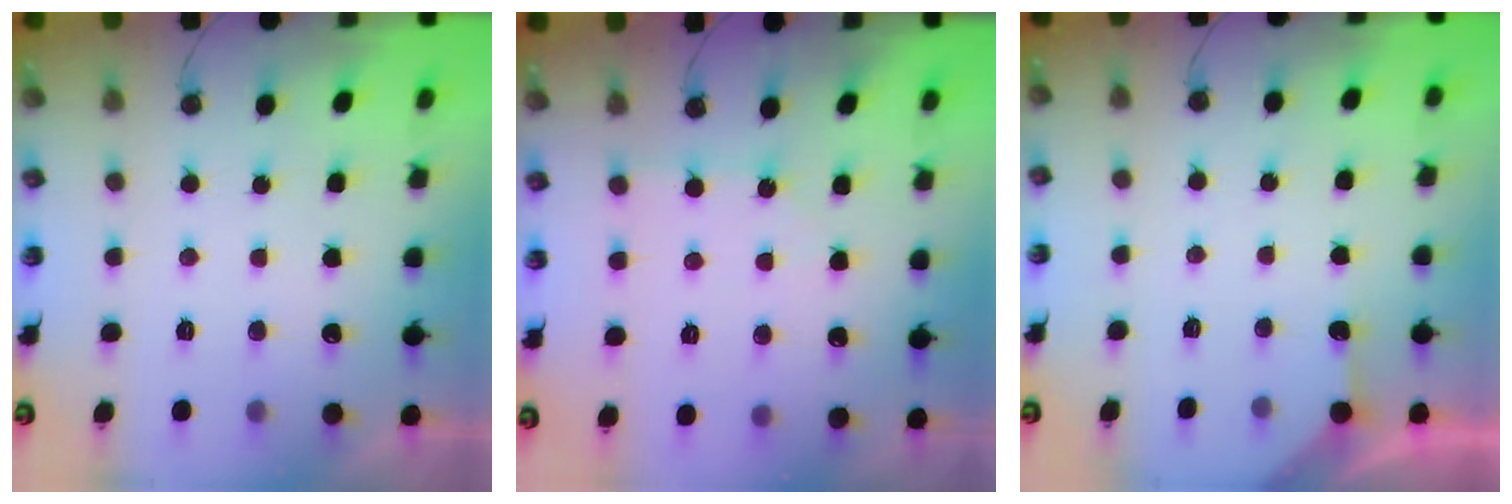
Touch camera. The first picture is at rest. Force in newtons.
{"total": 3.9, "press": 3.9, "slide": 0.6}
{"total": 3.3, "press": 3.3, "slide": 0.4}